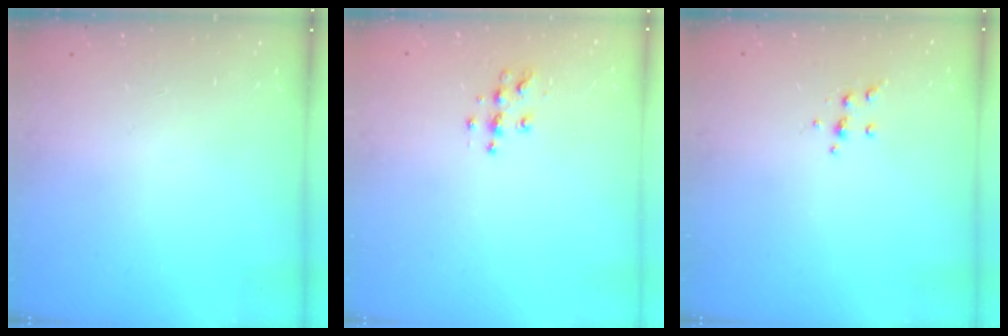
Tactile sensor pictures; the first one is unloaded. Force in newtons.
{"total": 5.4, "press": 5.4, "slide": 0.4}
{"total": 4.0, "press": 3.8, "slide": 1.0}